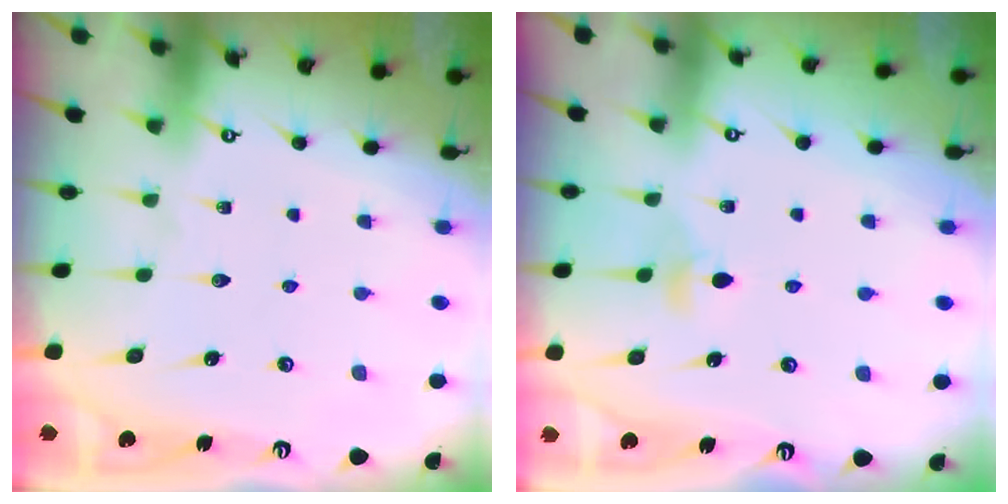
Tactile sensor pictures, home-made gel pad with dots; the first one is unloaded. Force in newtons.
{"total": 4.5, "press": 4.4, "slide": 0.7}